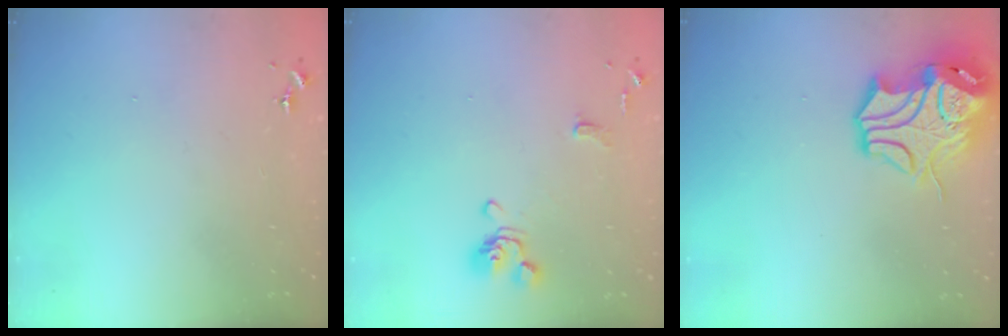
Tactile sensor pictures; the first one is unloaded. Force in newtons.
{"total": 10.3, "press": 10.2, "slide": 1.3}
{"total": 14.2, "press": 14.0, "slide": 2.0}